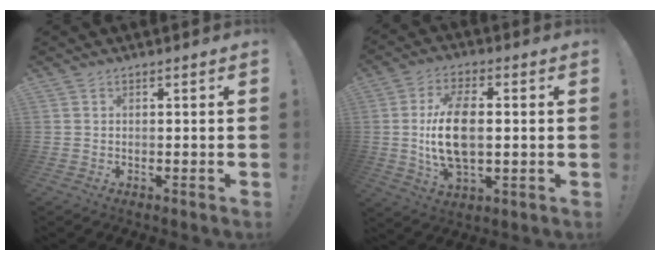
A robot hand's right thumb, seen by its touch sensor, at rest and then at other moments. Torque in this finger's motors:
{"motor_torque": [0.09, 0.55, 0.49, 0.71, 0.36]}